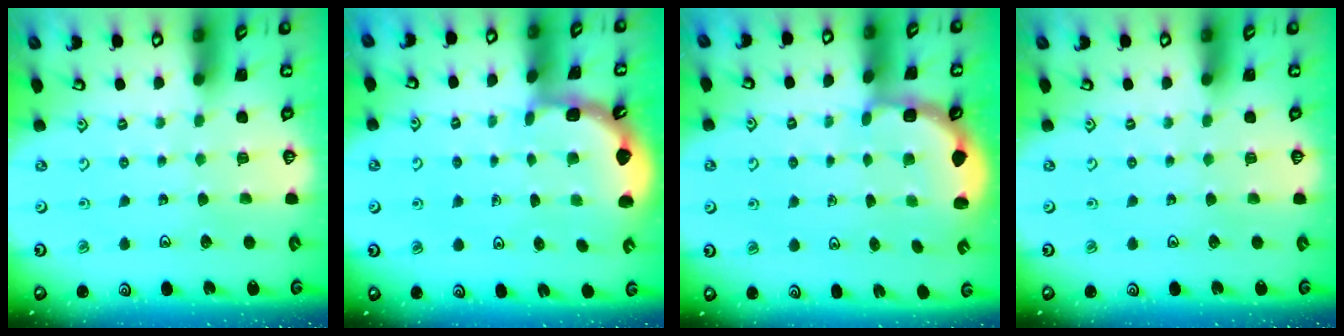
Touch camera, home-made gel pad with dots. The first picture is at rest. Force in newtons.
{"total": 2.1, "press": 2.1, "slide": 0.2}
{"total": 2.7, "press": 2.4, "slide": 1.4}
{"total": 0.0}